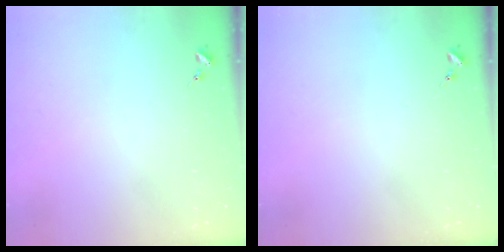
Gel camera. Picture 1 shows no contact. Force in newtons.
{"total": 0.0}